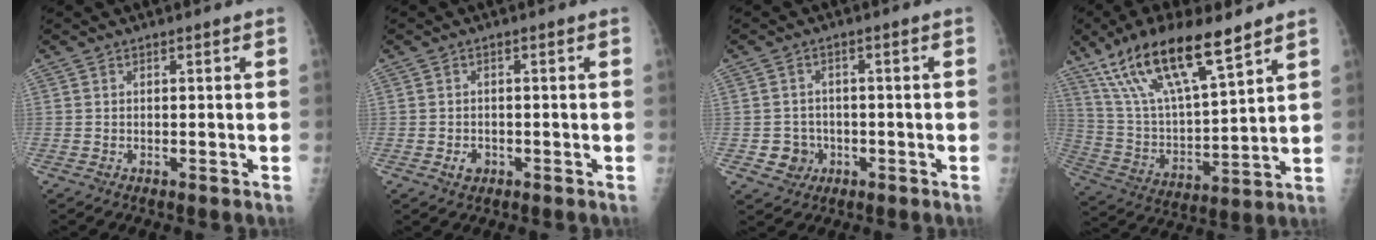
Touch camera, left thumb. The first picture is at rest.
{"total": 2.1, "force": [-0.8, 1.7, 0.9], "torque": [-0.007, 0.004, -0.009]}
{"total": 4.4, "force": [-1.2, 4.1, 0.9], "torque": [0.010, 0.010, -0.015]}
{"total": 19.9, "force": [13.0, 5.5, 14.0], "torque": [-0.248, -0.041, 0.251]}